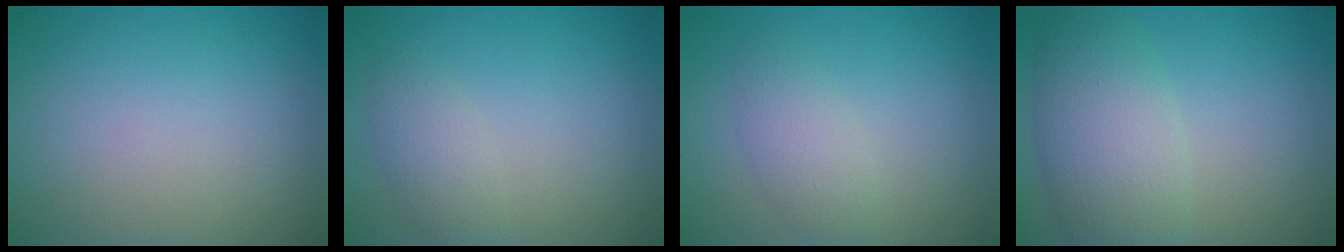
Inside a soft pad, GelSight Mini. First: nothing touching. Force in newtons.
{"total": 1.9, "press": 1.9, "slide": 0.1}
{"total": 2.3, "press": 2.3, "slide": 0.1}
{"total": 5.8, "press": 5.8, "slide": 0.3}